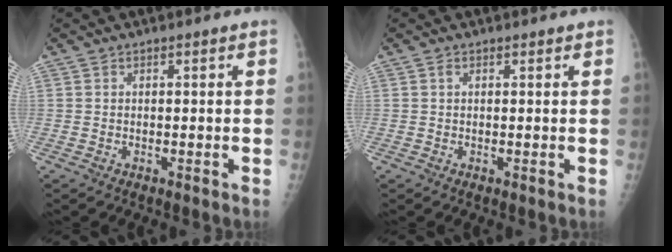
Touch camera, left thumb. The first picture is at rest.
{"total": 0.7, "force": [0.4, 0.4, 0.4], "torque": [-0.008, -0.002, 0.005]}